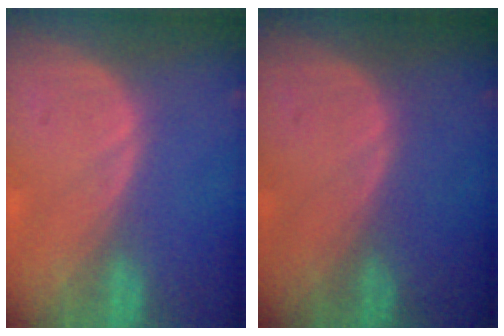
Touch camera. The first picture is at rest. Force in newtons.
{"total": 0.0}